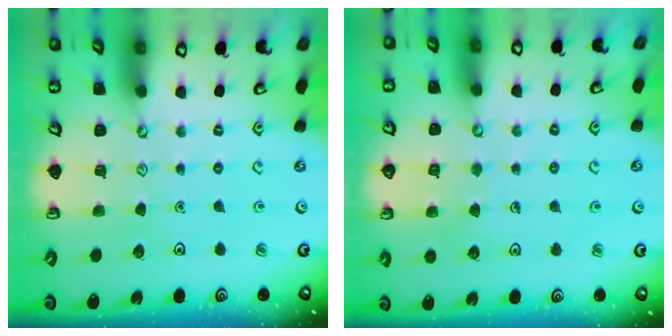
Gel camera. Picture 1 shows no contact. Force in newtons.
{"total": 4.4, "press": 4.4, "slide": 0.4}